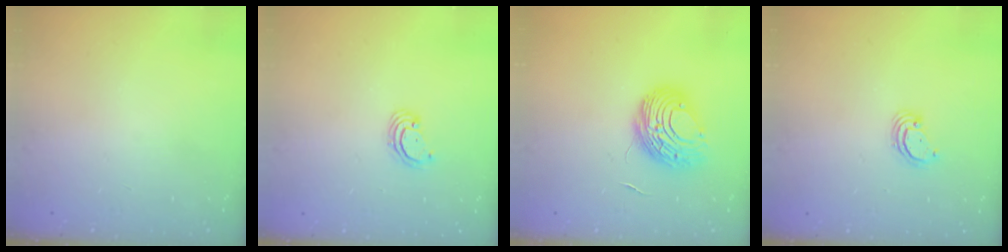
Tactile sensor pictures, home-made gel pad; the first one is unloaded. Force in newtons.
{"total": 2.4, "press": 2.4, "slide": 0.2}
{"total": 9.6, "press": 9.5, "slide": 0.9}
{"total": 3.1, "press": 3.1, "slide": 0.3}